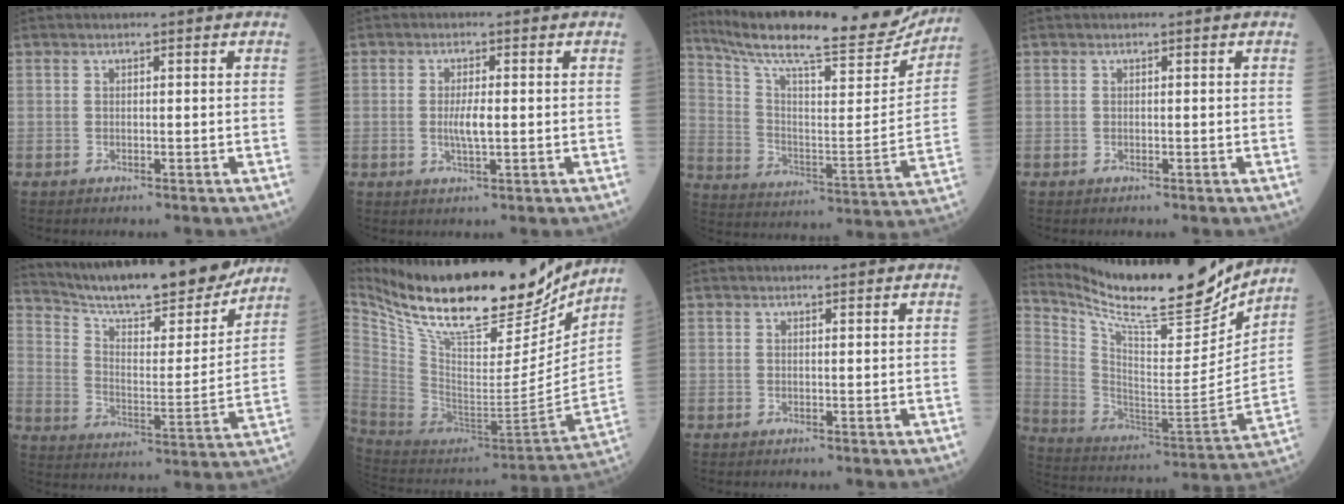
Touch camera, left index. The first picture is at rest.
{"total": 3.0, "force": [-0.3, 0.5, 2.9], "torque": [-0.058, -0.007, -0.006]}
{"total": 26.3, "force": [23.5, 3.5, 11.1], "torque": [-0.185, -0.052, 0.328]}
{"total": 0.0}
{"total": 21.7, "force": [19.3, 2.7, 9.5], "torque": [-0.155, -0.025, 0.283]}
{"total": 27.8, "force": [22.6, 6.9, 14.7], "torque": [-0.267, -0.028, 0.360]}
{"total": 1.1, "force": [1.0, 0.2, 0.2], "torque": [-0.006, 0.003, 0.013]}
{"total": 22.1, "force": [19.6, 2.5, 9.9], "torque": [-0.190, -0.058, 0.312]}